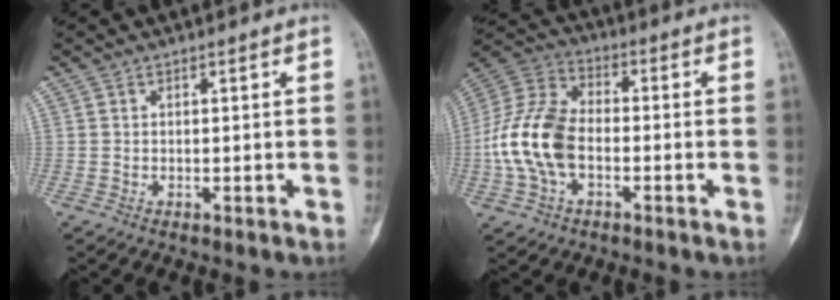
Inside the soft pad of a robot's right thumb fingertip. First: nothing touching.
{"total": 14.5, "force": [-2.8, 9.0, 11.0], "torque": [-0.231, 0.033, -0.058]}